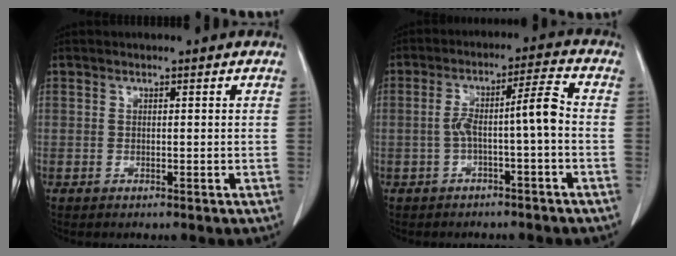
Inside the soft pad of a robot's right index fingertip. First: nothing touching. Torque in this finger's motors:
{"motor_torque": [0.58, -0.34, 0.33, 0.04]}